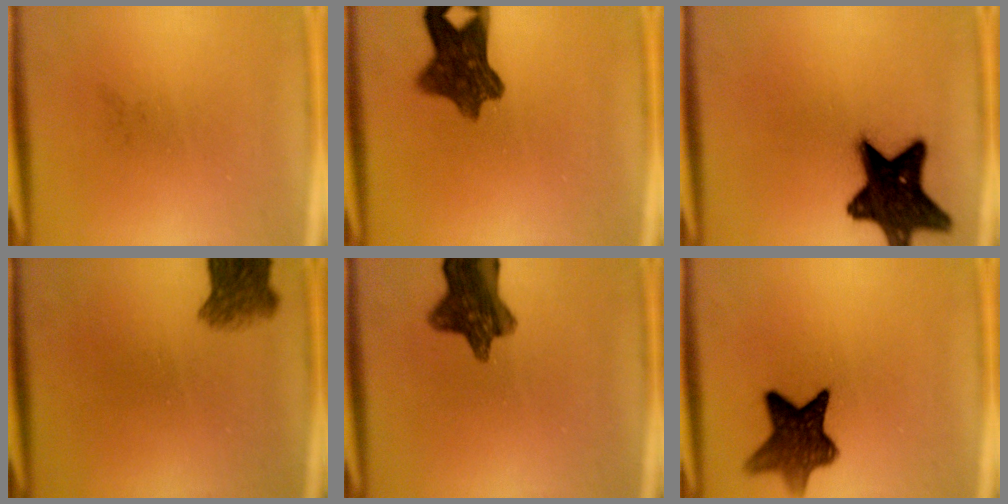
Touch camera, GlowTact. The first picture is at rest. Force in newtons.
{"total": 9.1}
{"total": 16.7}
{"total": 5.0}
{"total": 10.1}
{"total": 9.6}